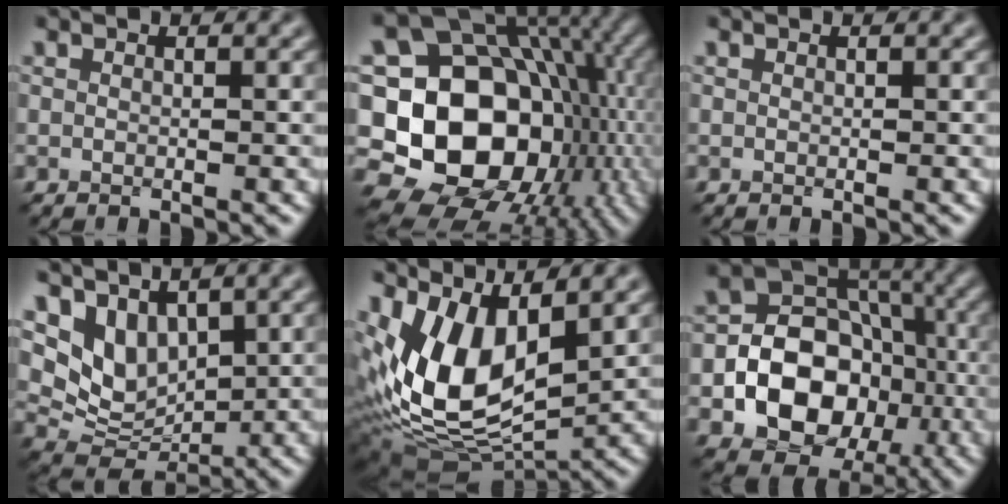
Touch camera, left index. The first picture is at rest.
{"total": 20.1, "force": [-2.1, 16.4, 11.5], "torque": [-0.185, -0.010, -0.043]}
{"total": 0.0}
{"total": 6.2, "force": [2.8, 4.3, 3.4], "torque": [-0.065, -0.005, 0.057]}
{"total": 10.5, "force": [2.3, 5.4, 8.7], "torque": [-0.187, -0.015, 0.045]}
{"total": 11.6, "force": [-2.8, 9.0, 6.9], "torque": [-0.092, -0.008, -0.070]}